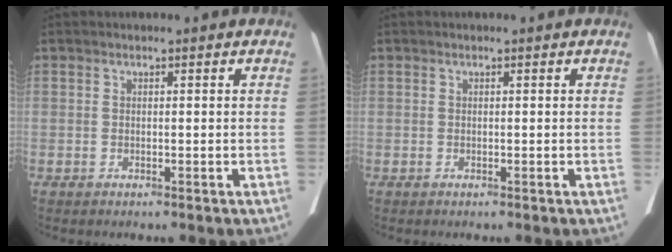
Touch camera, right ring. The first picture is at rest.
{"total": 0.0}